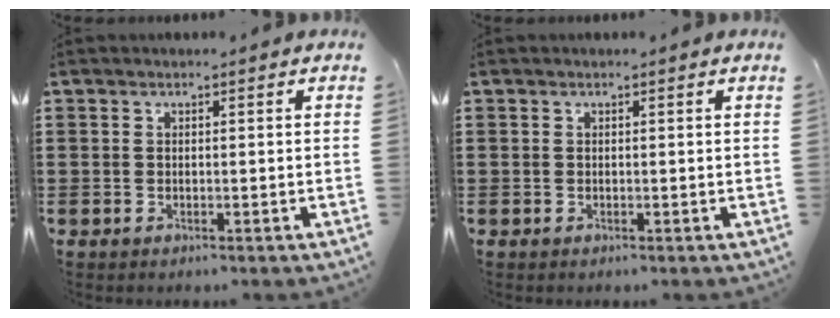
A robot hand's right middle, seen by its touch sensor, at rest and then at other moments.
{"total": 0.0}